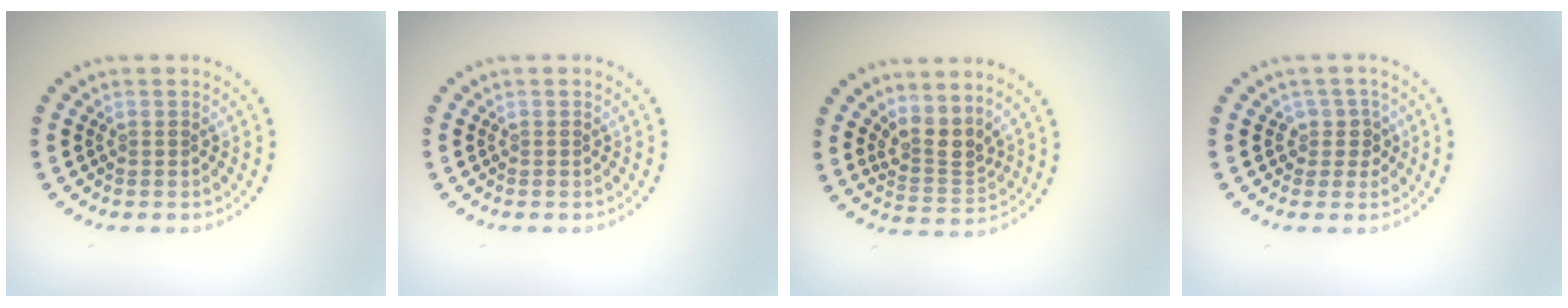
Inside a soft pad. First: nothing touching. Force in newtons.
{"total": 0.0}
{"total": 2.8, "press": 2.3, "slide": 1.7}
{"total": 1.8, "press": 1.4, "slide": 1.2}